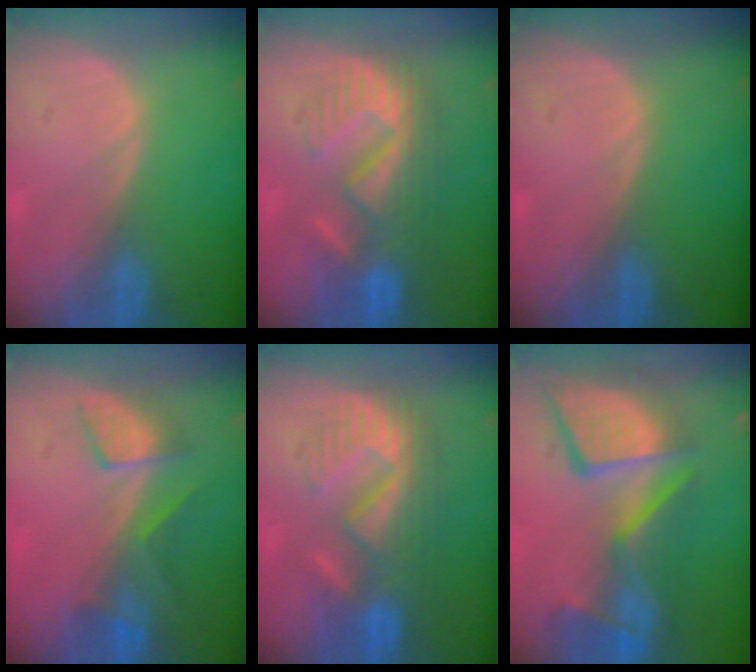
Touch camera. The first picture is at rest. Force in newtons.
{"total": 8.7, "press": 8.6, "slide": 1.4}
{"total": 0.0}
{"total": 5.2, "press": 5.0, "slide": 1.2}
{"total": 8.7, "press": 8.6, "slide": 1.4}
{"total": 13.5, "press": 11.2, "slide": 7.6}